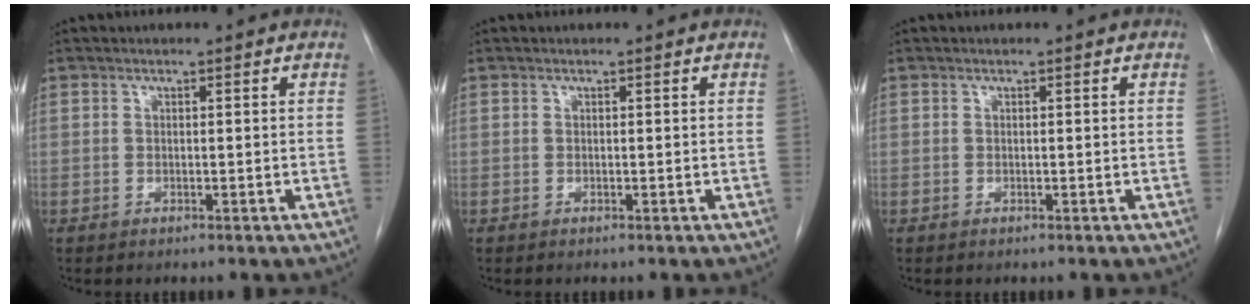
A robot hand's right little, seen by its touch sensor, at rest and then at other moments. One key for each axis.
{"total": 0.0}
{"total": 0.0}